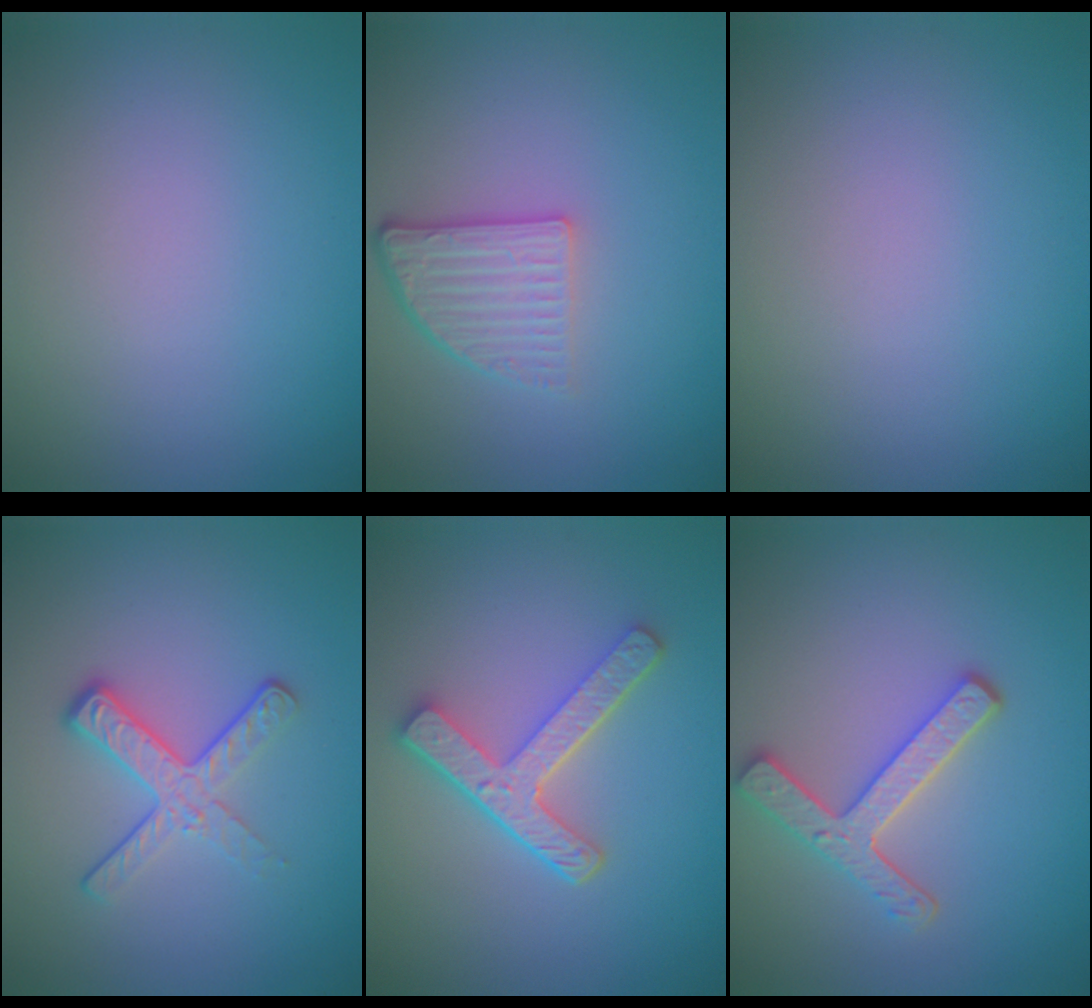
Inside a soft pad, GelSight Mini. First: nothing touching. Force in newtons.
{"total": 3.7, "press": 2.5, "slide": 2.7}
{"total": 0.0}
{"total": 3.5, "press": 2.4, "slide": 2.6}
{"total": 4.4, "press": 3.4, "slide": 2.7}
{"total": 3.6, "press": 3.0, "slide": 2.0}